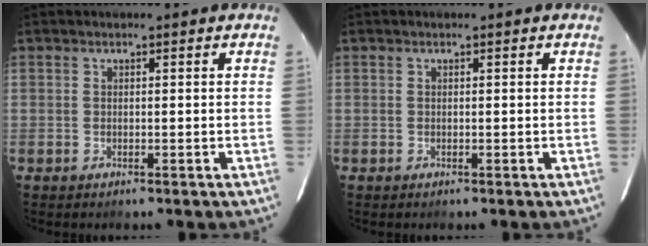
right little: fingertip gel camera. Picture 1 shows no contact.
{"total": 0.0}